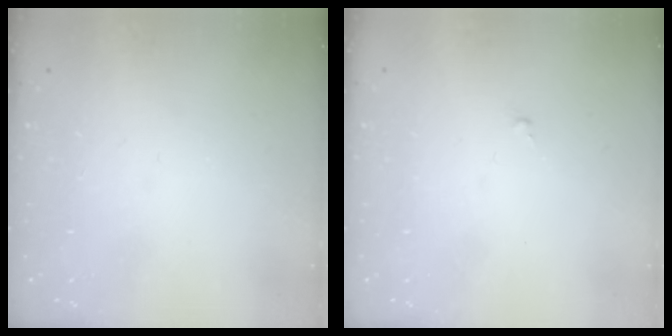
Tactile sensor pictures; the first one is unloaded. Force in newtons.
{"total": 0.0}